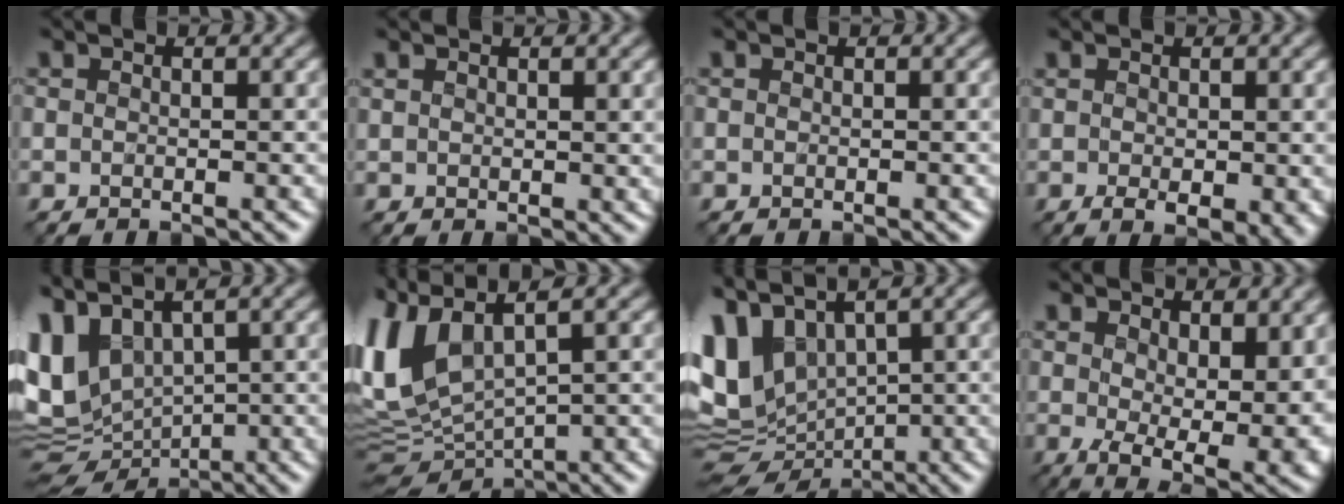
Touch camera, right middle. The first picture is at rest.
{"total": 1.0, "force": [0.9, 0.2, 0.4], "torque": [-0.008, -0.002, 0.022]}
{"total": 0.0}
{"total": 3.1, "force": [-0.5, 1.1, 2.8], "torque": [-0.044, -0.007, -0.001]}
{"total": 9.0, "force": [0.6, 6.3, 6.4], "torque": [-0.150, 0.000, 0.032]}
{"total": 8.1, "force": [1.8, 3.9, 6.8], "torque": [-0.173, 0.002, 0.040]}
{"total": 10.7, "force": [0.5, 7.5, 7.6], "torque": [-0.171, -0.005, 0.038]}
{"total": 10.7, "force": [1.0, 6.0, 8.8], "torque": [-0.129, -0.024, 0.043]}